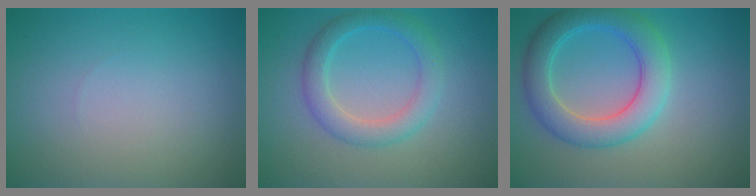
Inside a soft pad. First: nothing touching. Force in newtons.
{"total": 3.3, "press": 3.3, "slide": 0.1}
{"total": 5.4, "press": 5.4, "slide": 0.1}